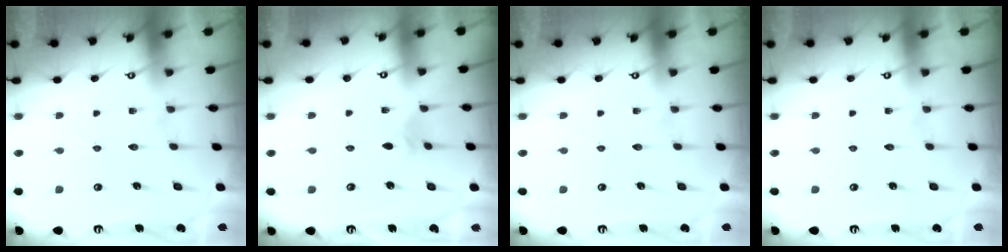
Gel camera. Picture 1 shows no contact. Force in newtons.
{"total": 1.5, "press": 1.5, "slide": 0.4}
{"total": 0.0}
{"total": 0.0}